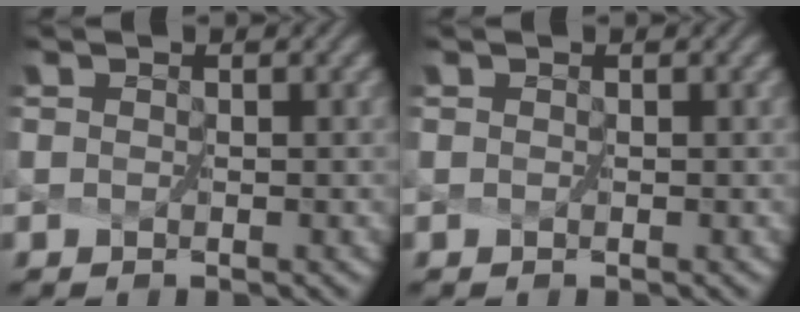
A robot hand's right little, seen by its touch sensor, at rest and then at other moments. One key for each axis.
{"total": 0.0}